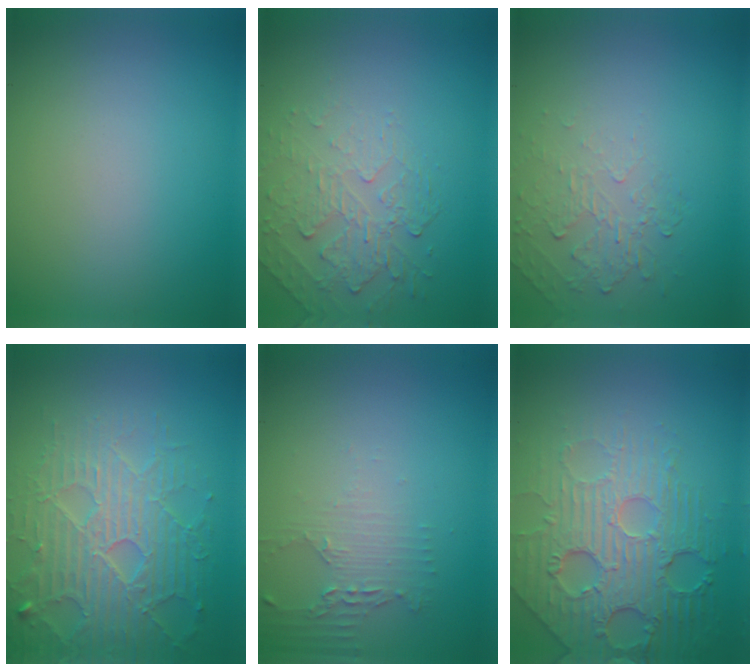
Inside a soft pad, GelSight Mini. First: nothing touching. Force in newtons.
{"total": 2.2, "press": 1.4, "slide": 1.7}
{"total": 2.1, "press": 0.7, "slide": 2.0}
{"total": 6.1, "press": 5.2, "slide": 3.1}
{"total": 2.2, "press": 1.7, "slide": 1.4}
{"total": 6.9, "press": 5.2, "slide": 4.5}